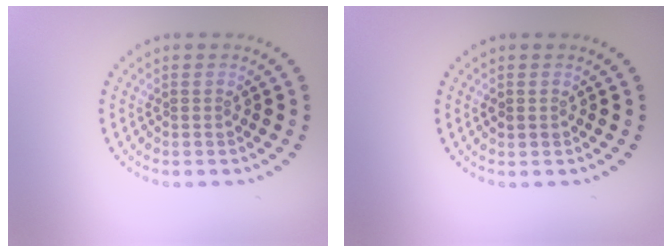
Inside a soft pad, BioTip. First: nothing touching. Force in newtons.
{"total": 0.9, "press": 0.8, "slide": 0.1}